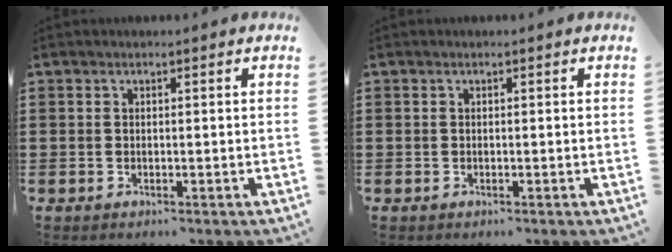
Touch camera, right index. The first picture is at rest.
{"total": 0.0}